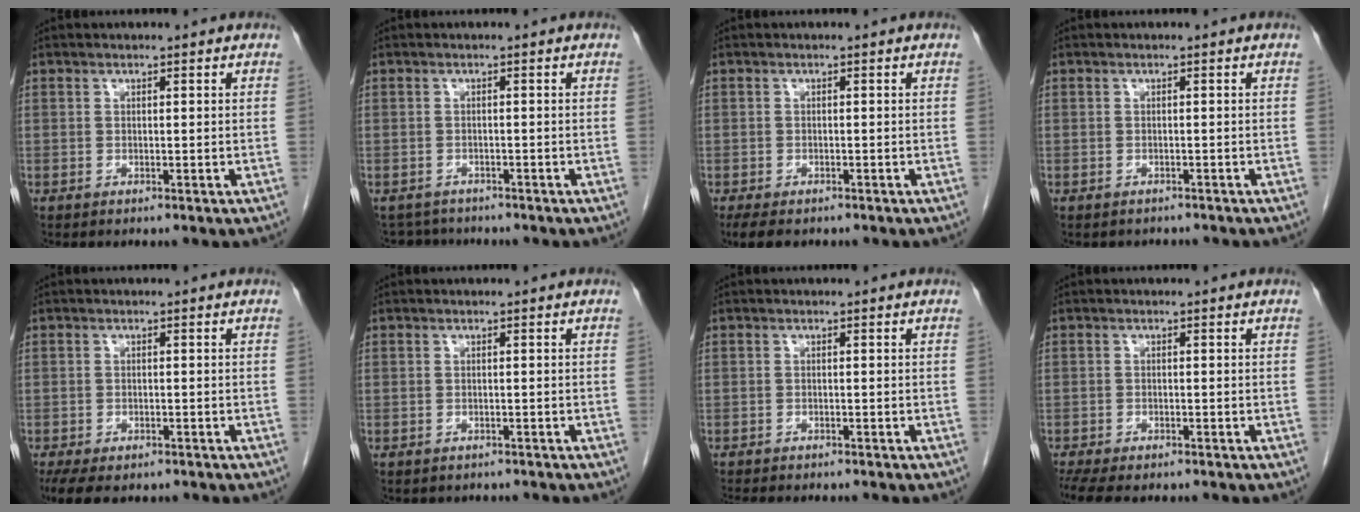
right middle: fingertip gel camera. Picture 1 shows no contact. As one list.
[{"total": 3.3, "force": [-3.1, 1.2, -0.4], "torque": [0.006, -0.003, -0.047]}, {"total": 4.4, "force": [-3.4, 1.9, 2.1], "torque": [-0.037, -0.010, -0.048]}, {"total": 2.3, "force": [-2.0, 1.0, 0.1], "torque": [-0.009, -0.001, -0.027]}, {"total": 8.4, "force": [-6.3, 3.6, 4.1], "torque": [-0.072, -0.011, -0.090]}, {"total": 2.7, "force": [-2.4, 1.2, 0.3], "torque": [-0.010, 0.000, -0.031]}, {"total": 7.5, "force": [-6.6, 1.8, 3.0], "torque": [-0.044, -0.005, -0.092]}, {"total": 9.7, "force": [-8.0, 3.1, 4.5], "torque": [-0.088, -0.010, -0.116]}]